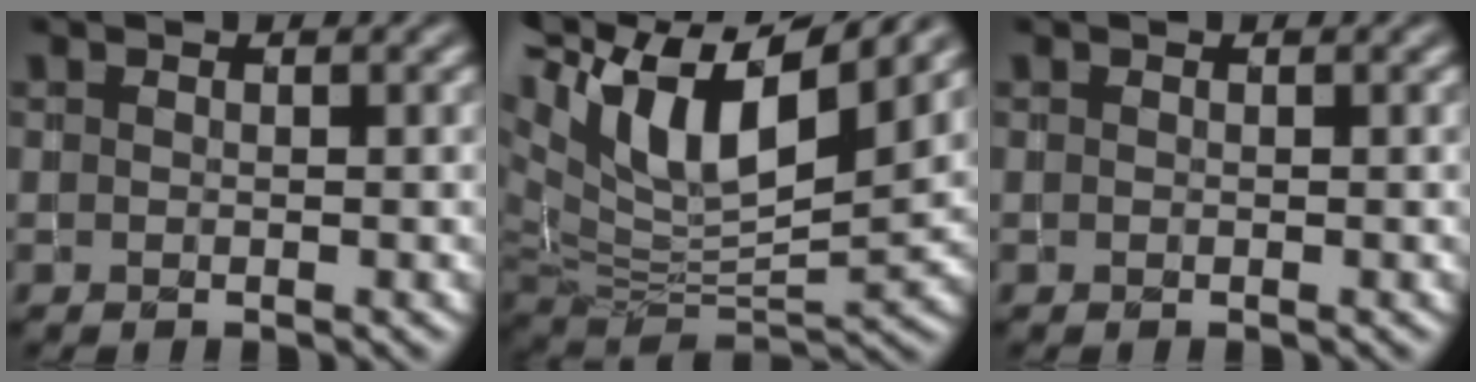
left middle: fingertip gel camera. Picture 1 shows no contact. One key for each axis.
{"total": 13.0, "fx": 6.0, "fy": 5.9, "fz": 10.0, "tx": -0.194, "ty": 0.022, "tz": 0.109}
{"total": 0.0}